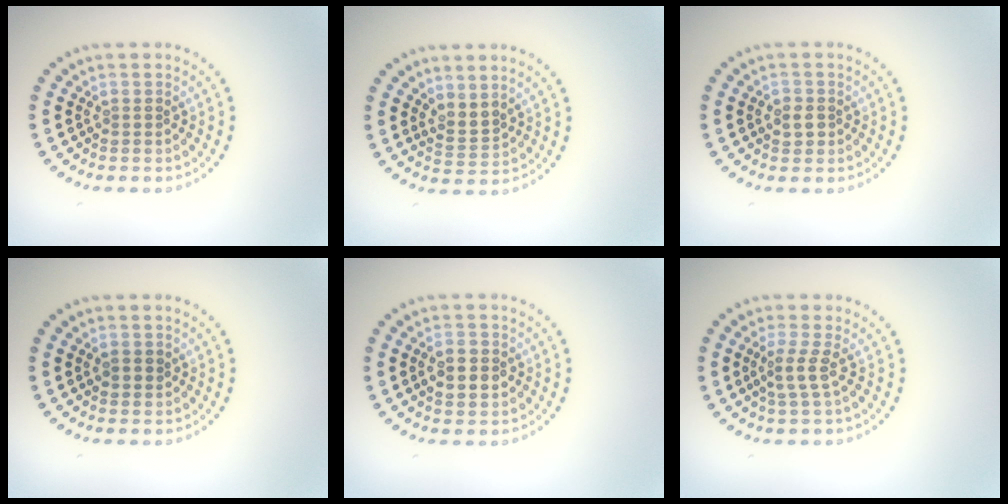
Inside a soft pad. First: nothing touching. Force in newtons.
{"total": 2.1, "press": 1.6, "slide": 1.3}
{"total": 1.5, "press": 1.5, "slide": 0.3}
{"total": 1.2, "press": 1.1, "slide": 0.4}
{"total": 2.9, "press": 2.9, "slide": 0.1}
{"total": 2.1, "press": 1.5, "slide": 1.4}